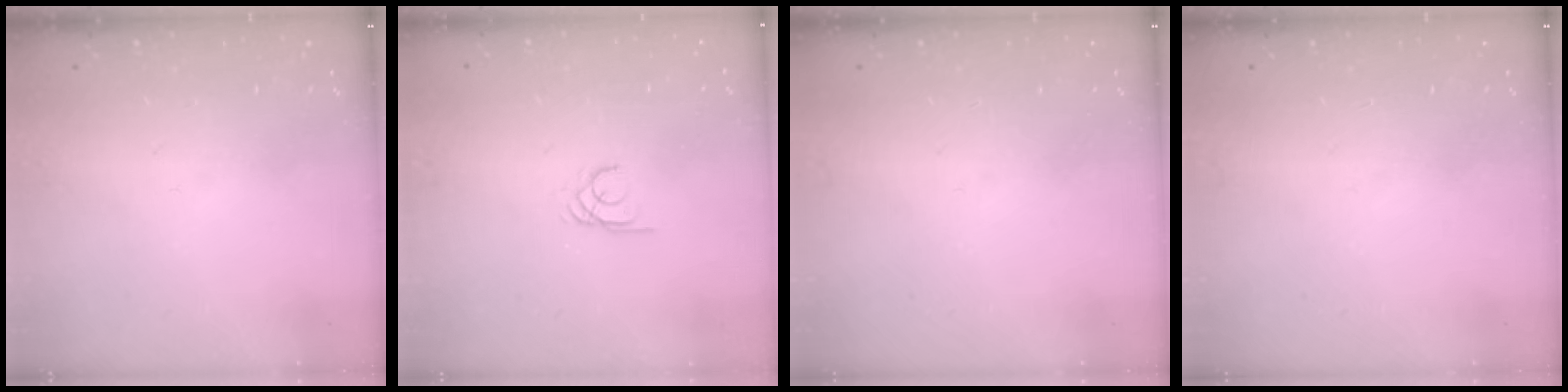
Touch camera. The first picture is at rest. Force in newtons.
{"total": 1.5, "press": 1.5, "slide": 0.1}
{"total": 0.0}
{"total": 0.0}